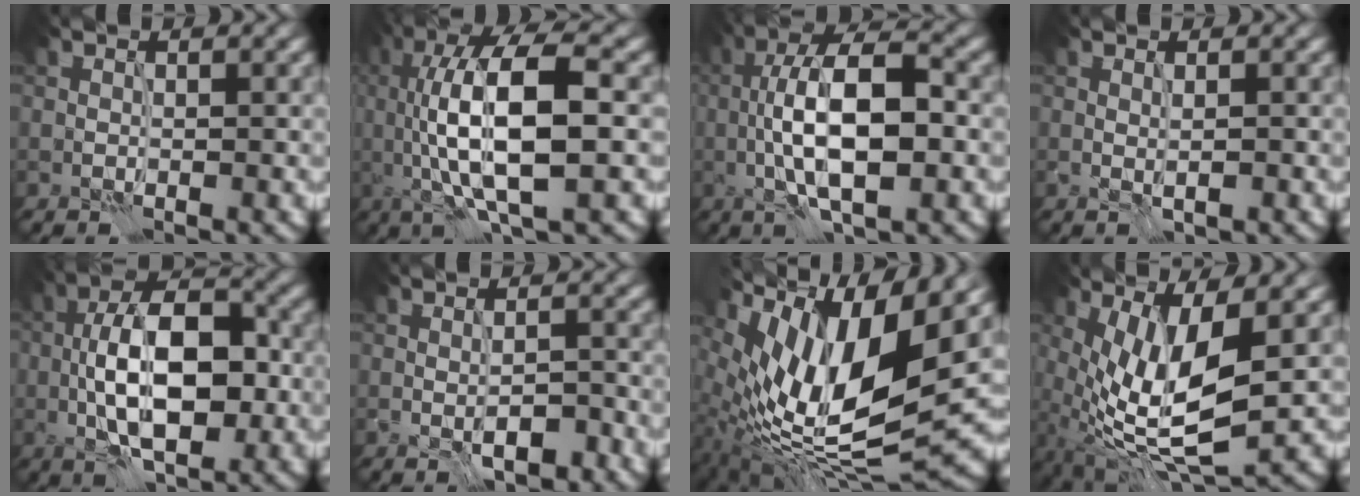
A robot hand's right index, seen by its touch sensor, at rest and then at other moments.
{"total": 11.1, "force": [0.4, 3.9, 10.4], "torque": [-0.183, 0.006, 0.005]}
{"total": 9.9, "force": [-1.5, 3.4, 9.2], "torque": [-0.154, 0.017, -0.032]}
{"total": 0.8, "force": [0.0, 0.0, 0.8], "torque": [-0.014, -0.001, 0.003]}
{"total": 10.0, "force": [-1.8, 4.5, 8.7], "torque": [-0.142, 0.014, -0.037]}
{"total": 2.9, "force": [-1.4, 0.9, 2.3], "torque": [-0.035, -0.002, -0.018]}
{"total": 13.7, "force": [4.5, 5.1, 11.8], "torque": [-0.234, 0.003, 0.088]}
{"total": 10.0, "force": [-0.7, 3.5, 9.4], "torque": [-0.187, -0.015, -0.010]}